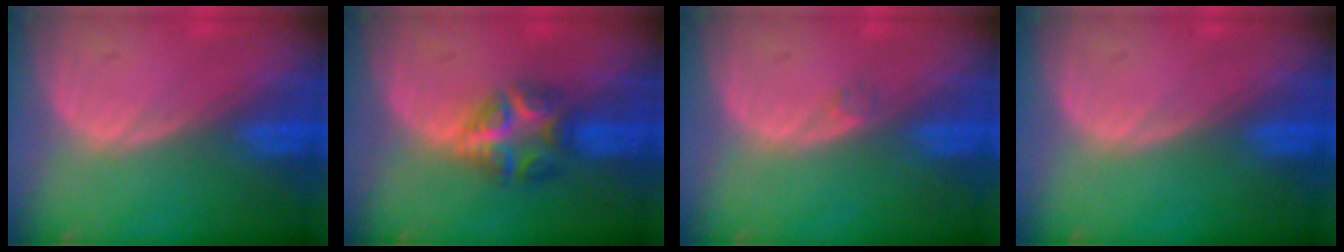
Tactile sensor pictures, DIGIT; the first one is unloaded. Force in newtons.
{"total": 5.7, "press": 5.7, "slide": 0.2}
{"total": 0.8, "press": 0.8, "slide": 0.1}
{"total": 0.0}